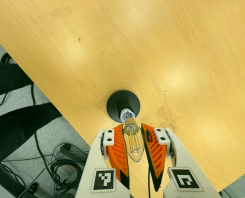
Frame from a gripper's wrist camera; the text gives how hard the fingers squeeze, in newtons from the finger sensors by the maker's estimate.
{"total": 20.5, "left": 22.1, "right": 18.9}